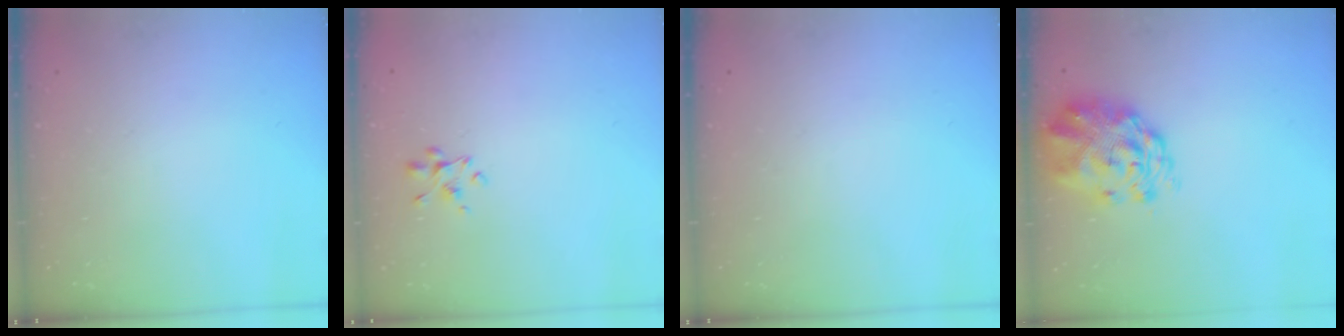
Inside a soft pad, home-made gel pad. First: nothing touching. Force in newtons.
{"total": 2.8, "press": 2.7, "slide": 0.7}
{"total": 0.0}
{"total": 3.6, "press": 3.5, "slide": 1.1}